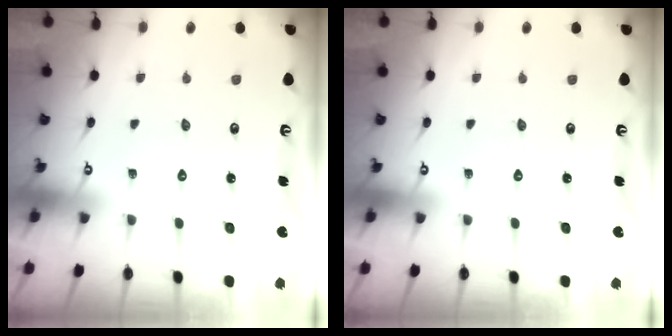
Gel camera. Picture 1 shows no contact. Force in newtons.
{"total": 0.0}